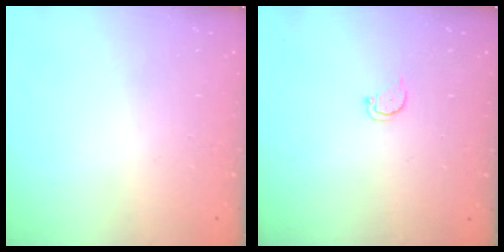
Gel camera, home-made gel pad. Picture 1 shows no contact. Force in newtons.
{"total": 2.0, "press": 2.0, "slide": 0.2}